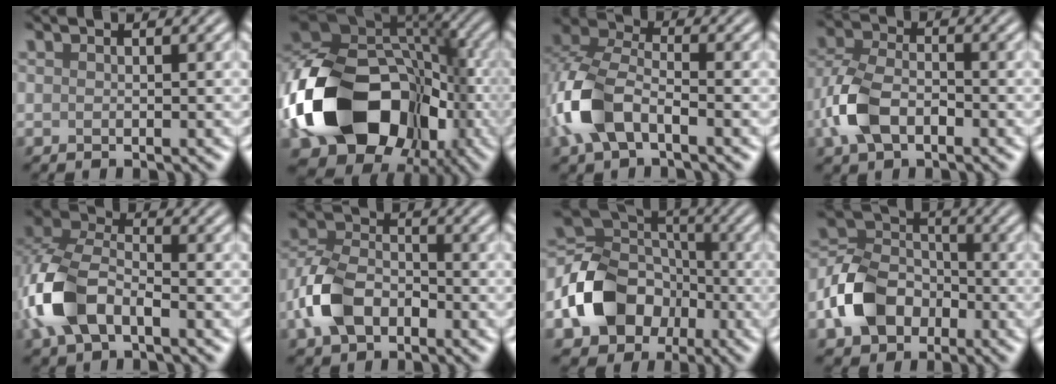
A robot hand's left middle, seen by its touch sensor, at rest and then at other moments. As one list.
[{"total": 16.5, "force": [-5.4, 12.1, 9.8], "torque": [-0.191, -0.018, -0.092]}, {"total": 6.8, "force": [-2.6, 3.9, 5.0], "torque": [-0.124, 0.007, -0.064]}, {"total": 5.5, "force": [-2.2, 3.4, 3.8], "torque": [-0.089, 0.005, -0.053]}, {"total": 7.5, "force": [-2.7, 4.5, 5.4], "torque": [-0.133, 0.008, -0.065]}, {"total": 6.1, "force": [-2.7, 4.0, 3.8], "torque": [-0.080, 0.008, -0.061]}, {"total": 10.2, "force": [-3.8, 8.0, 5.1], "torque": [-0.110, -0.001, -0.078]}, {"total": 7.0, "force": [-3.0, 5.2, 3.6], "torque": [-0.071, 0.008, -0.074]}]